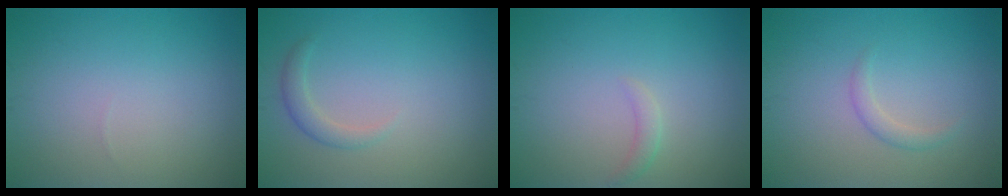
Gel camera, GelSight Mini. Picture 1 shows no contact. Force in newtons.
{"total": 1.5, "press": 1.5, "slide": 0.1}
{"total": 1.0, "press": 1.0, "slide": 0.1}
{"total": 1.2, "press": 1.2, "slide": 0.1}